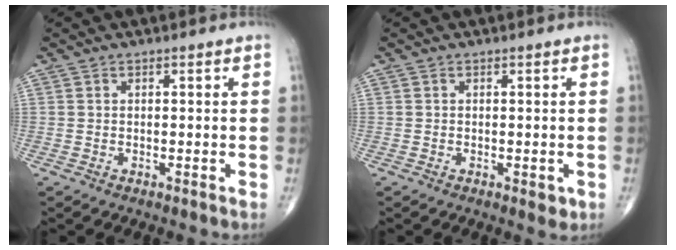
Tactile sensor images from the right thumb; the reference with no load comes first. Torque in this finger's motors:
{"motor_torque": [0.18, 0.27, -0.12, -0.07, 0.07]}